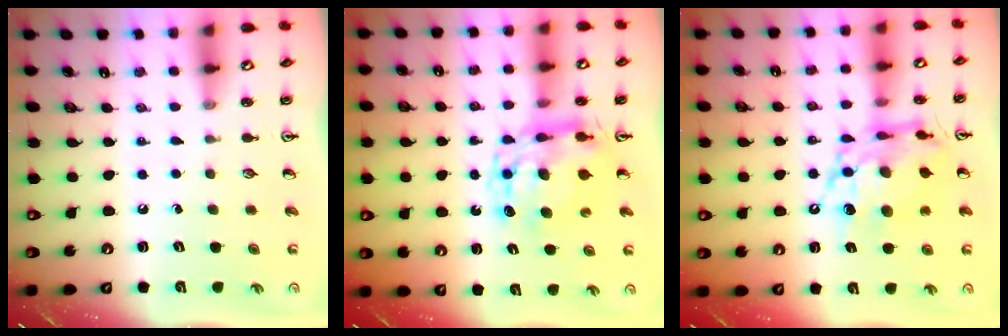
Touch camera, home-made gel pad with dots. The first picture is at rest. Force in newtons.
{"total": 11.2, "press": 11.1, "slide": 1.2}
{"total": 14.3, "press": 14.2, "slide": 1.3}